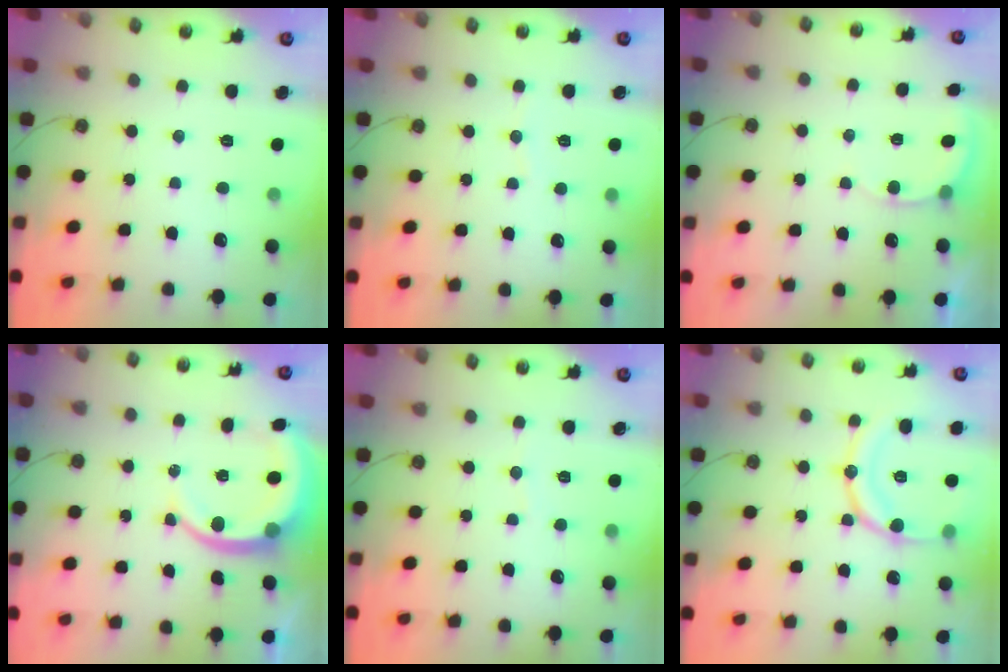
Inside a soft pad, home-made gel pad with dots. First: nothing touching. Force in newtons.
{"total": 4.0, "press": 3.9, "slide": 0.3}
{"total": 5.7, "press": 5.6, "slide": 1.5}
{"total": 10.3, "press": 10.2, "slide": 1.2}
{"total": 3.9, "press": 3.9, "slide": 0.4}
{"total": 15.3, "press": 15.2, "slide": 2.0}